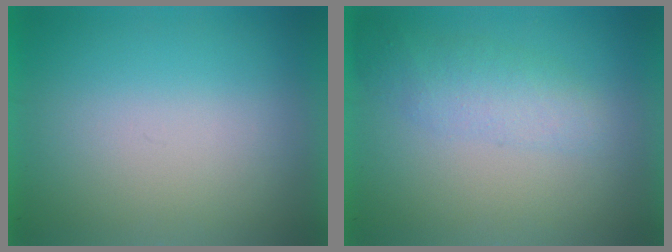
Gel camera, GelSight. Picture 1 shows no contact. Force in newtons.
{"total": 2.1}